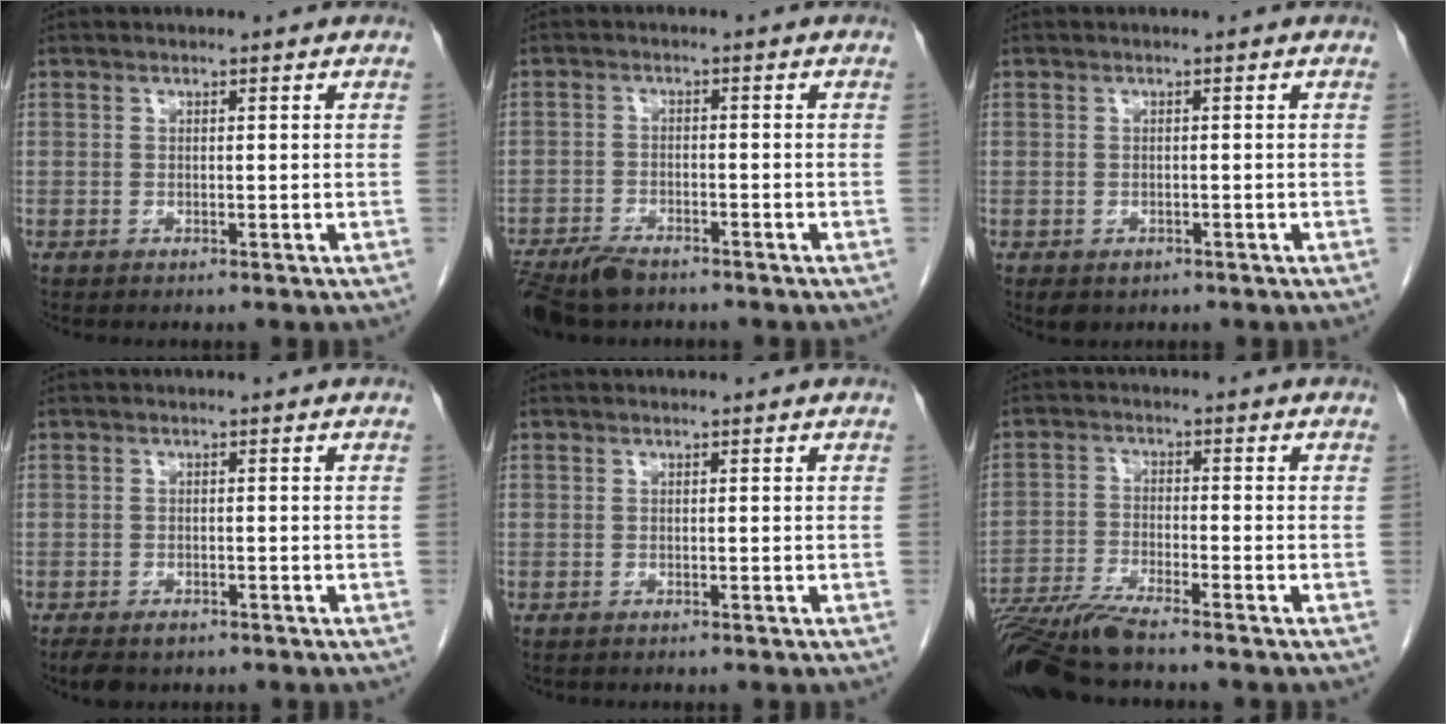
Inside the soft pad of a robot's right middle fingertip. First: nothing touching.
{"total": 7.5, "force": [-6.0, 2.7, 3.5], "torque": [-0.060, -0.012, -0.105]}
{"total": 2.6, "force": [-1.6, 1.7, 1.1], "torque": [-0.016, -0.003, -0.016]}
{"total": 3.6, "force": [-2.6, 1.7, 1.8], "torque": [-0.032, -0.006, -0.037]}
{"total": 0.0}
{"total": 9.6, "force": [-8.5, -0.5, 4.5], "torque": [-0.074, -0.024, -0.151]}